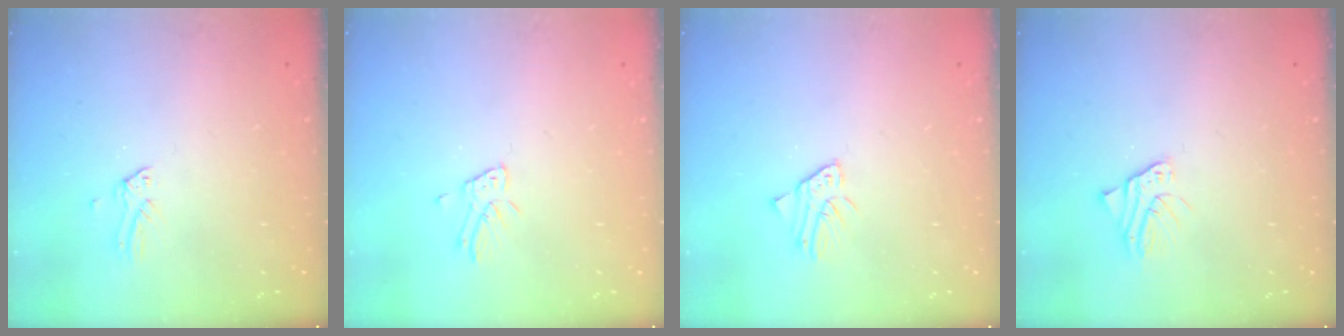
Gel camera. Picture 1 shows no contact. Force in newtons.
{"total": 3.7, "press": 3.6, "slide": 0.3}
{"total": 2.3, "press": 2.3, "slide": 0.1}
{"total": 2.8, "press": 2.8, "slide": 0.3}